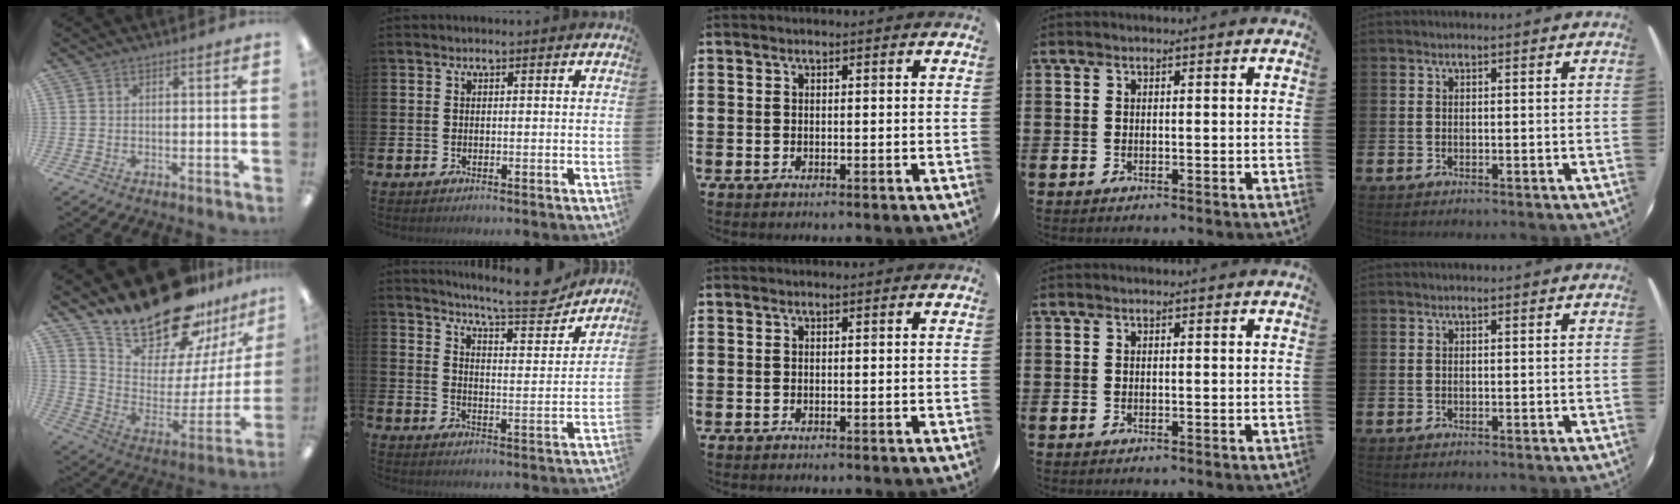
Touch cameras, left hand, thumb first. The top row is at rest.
{"thumb": {"total": 22.7, "force": [20.0, 6.9, 8.1], "torque": [-0.137, -0.158, 0.357]}, "index": {"total": 8.3, "force": [7.9, 0.5, 2.7], "torque": [-0.061, -0.052, 0.136]}}